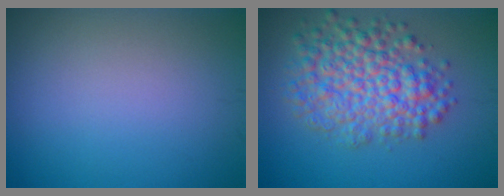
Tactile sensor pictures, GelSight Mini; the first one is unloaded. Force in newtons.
{"total": 7.0, "press": 7.0, "slide": 0.2}